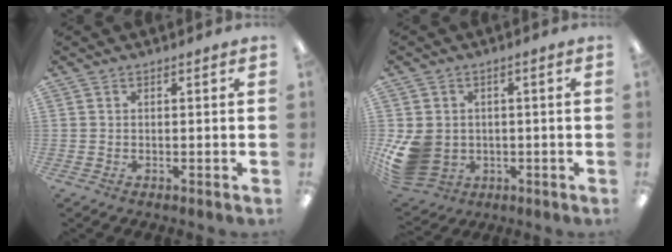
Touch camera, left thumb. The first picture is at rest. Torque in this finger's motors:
{"motor_torque": [0.52, 2.01, 0.46, -0.52, 0.45]}